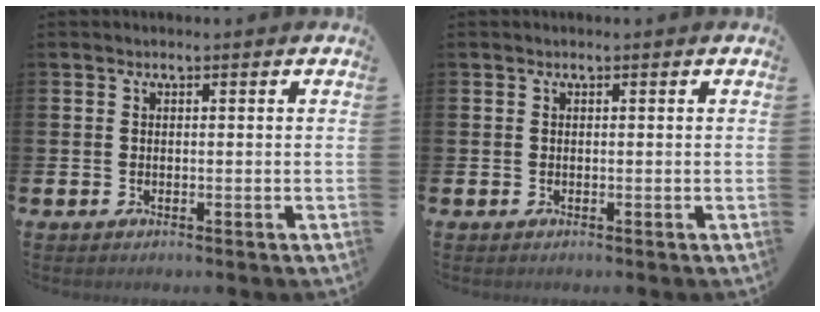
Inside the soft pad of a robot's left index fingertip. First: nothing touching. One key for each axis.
{"total": 0.0}